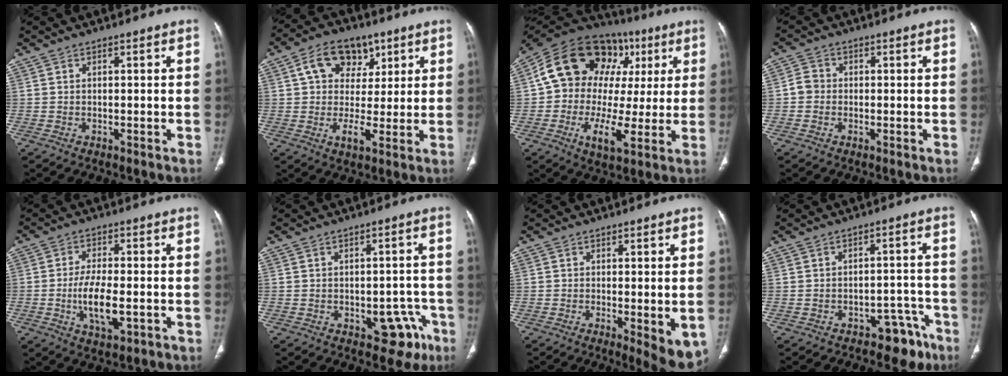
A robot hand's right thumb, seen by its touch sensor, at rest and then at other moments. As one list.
[{"total": 12.2, "force": [4.5, 8.5, 7.4], "torque": [-0.082, -0.003, 0.071]}, {"total": 23.1, "force": [5.1, 16.4, 15.5], "torque": [-0.216, 0.030, 0.078]}, {"total": 2.8, "force": [-0.5, 2.6, 1.1], "torque": [-0.008, 0.008, -0.016]}, {"total": 8.0, "force": [-1.9, 3.5, 7.0], "torque": [-0.127, 0.001, -0.031]}, {"total": 7.8, "force": [-3.6, 5.0, 4.9], "torque": [-0.016, 0.028, -0.036]}, {"total": 7.6, "force": [-2.3, 2.6, 6.8], "torque": [-0.079, -0.017, -0.028]}, {"total": 6.5, "force": [-4.5, 3.9, 2.5], "torque": [0.002, 0.052, -0.058]}]